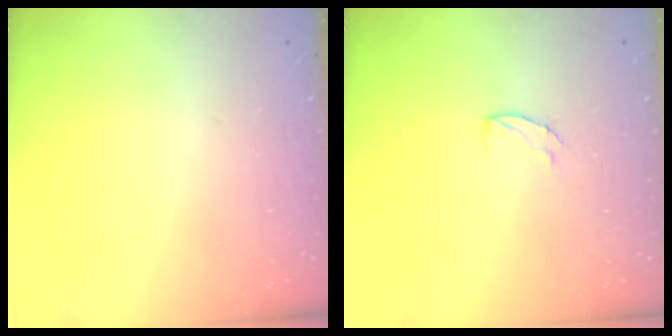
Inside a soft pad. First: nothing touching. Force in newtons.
{"total": 5.0, "press": 5.0, "slide": 0.5}